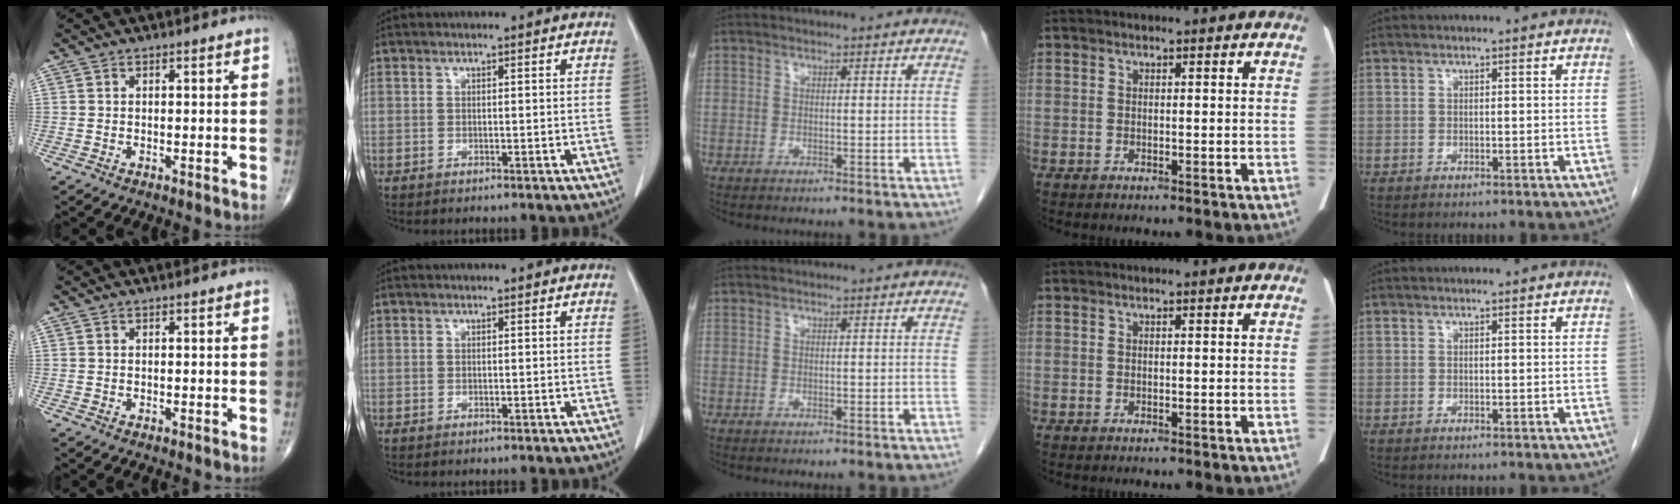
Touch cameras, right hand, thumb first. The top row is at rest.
{}